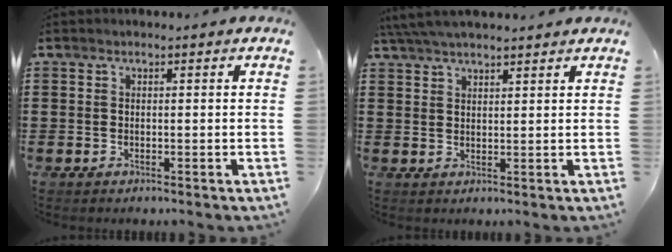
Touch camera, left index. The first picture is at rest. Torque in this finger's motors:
{"motor_torque": [0.51, -1.63, 0.78, 0.21]}